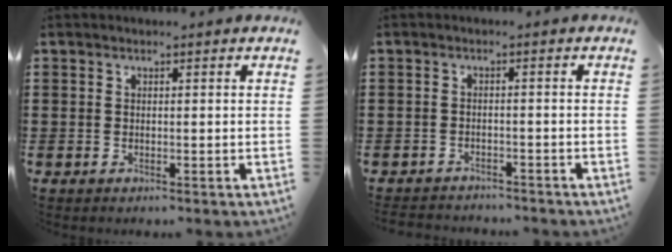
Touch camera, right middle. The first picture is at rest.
{"total": 2.1, "force": [-2.1, 0.2, -0.1], "torque": [-0.006, -0.001, -0.047]}